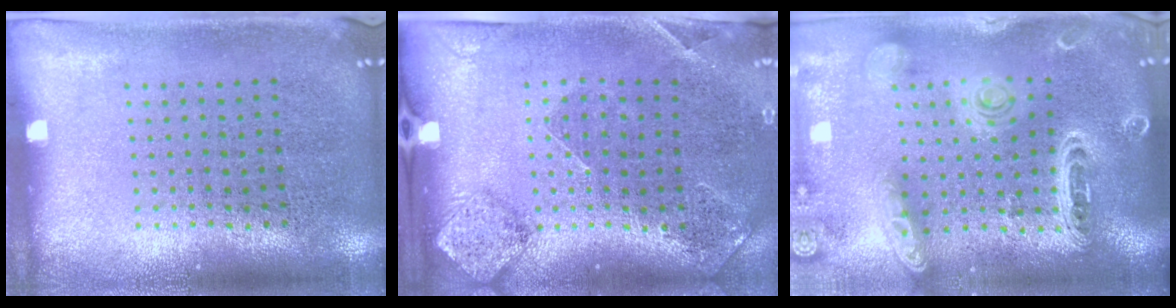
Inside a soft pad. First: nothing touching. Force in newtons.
{"total": 1.5, "press": 1.3, "slide": 0.7}
{"total": 2.2, "press": 2.1, "slide": 0.7}